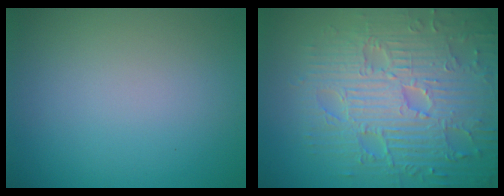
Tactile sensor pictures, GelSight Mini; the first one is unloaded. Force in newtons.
{"total": 9.4, "press": 6.8, "slide": 6.4}